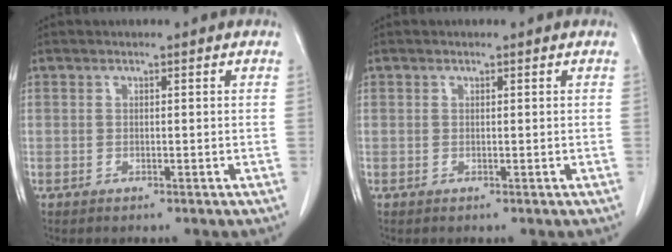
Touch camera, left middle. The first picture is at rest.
{"total": 0.0}